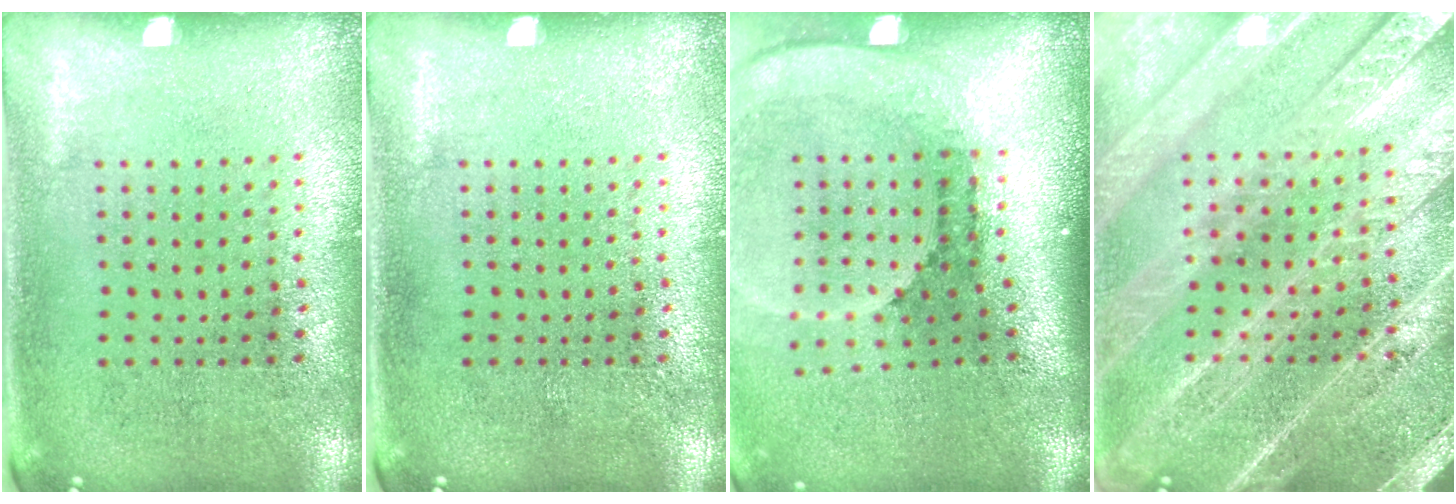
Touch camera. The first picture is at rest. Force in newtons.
{"total": 0.0}
{"total": 2.7, "press": 1.8, "slide": 2.0}
{"total": 6.1, "press": 6.0, "slide": 0.8}